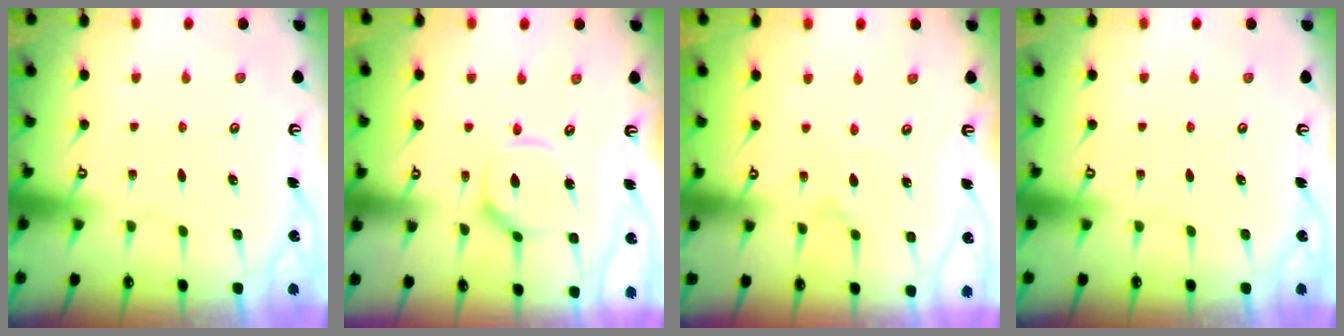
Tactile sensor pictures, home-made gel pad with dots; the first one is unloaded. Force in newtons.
{"total": 8.5, "press": 8.5, "slide": 0.8}
{"total": 2.5, "press": 2.5, "slide": 0.3}
{"total": 0.0}